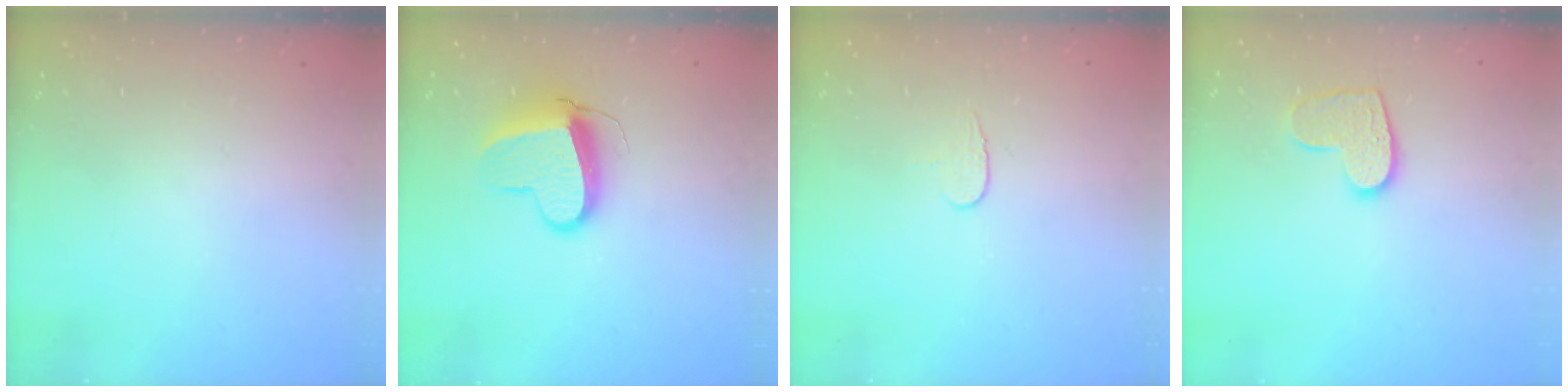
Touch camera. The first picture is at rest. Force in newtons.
{"total": 10.9, "press": 10.8, "slide": 1.3}
{"total": 4.3, "press": 4.2, "slide": 0.4}
{"total": 9.8, "press": 9.8, "slide": 0.3}